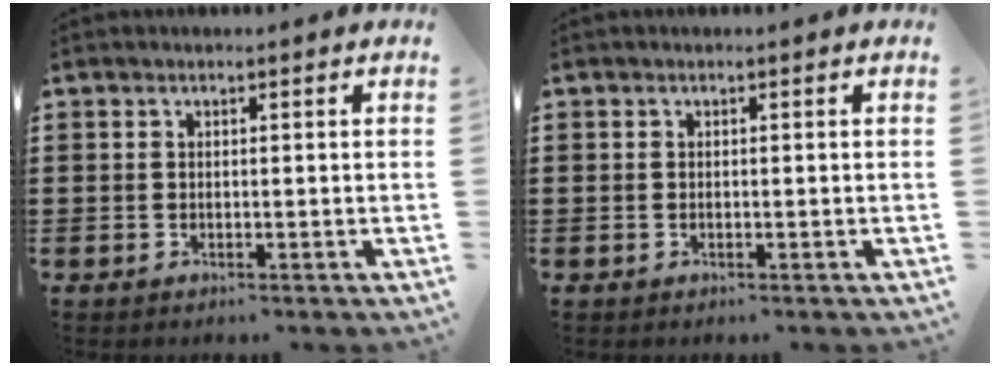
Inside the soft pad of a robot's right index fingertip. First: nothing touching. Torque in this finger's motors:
{"motor_torque": [0.78, 0.84, 0.04, 0.02]}